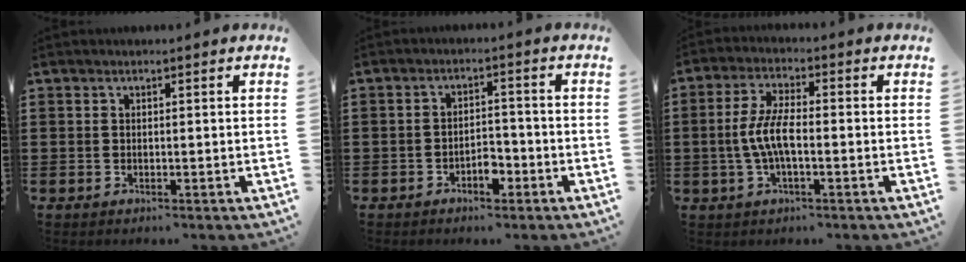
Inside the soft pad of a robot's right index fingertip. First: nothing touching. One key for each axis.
{"total": 3.5, "fx": -2.0, "fy": 1.7, "fz": 2.2, "tx": -0.040, "ty": 0.005, "tz": -0.039}
{"total": 6.1, "fx": -1.1, "fy": 2.0, "fz": 5.7, "tx": -0.135, "ty": -0.004, "tz": -0.031}